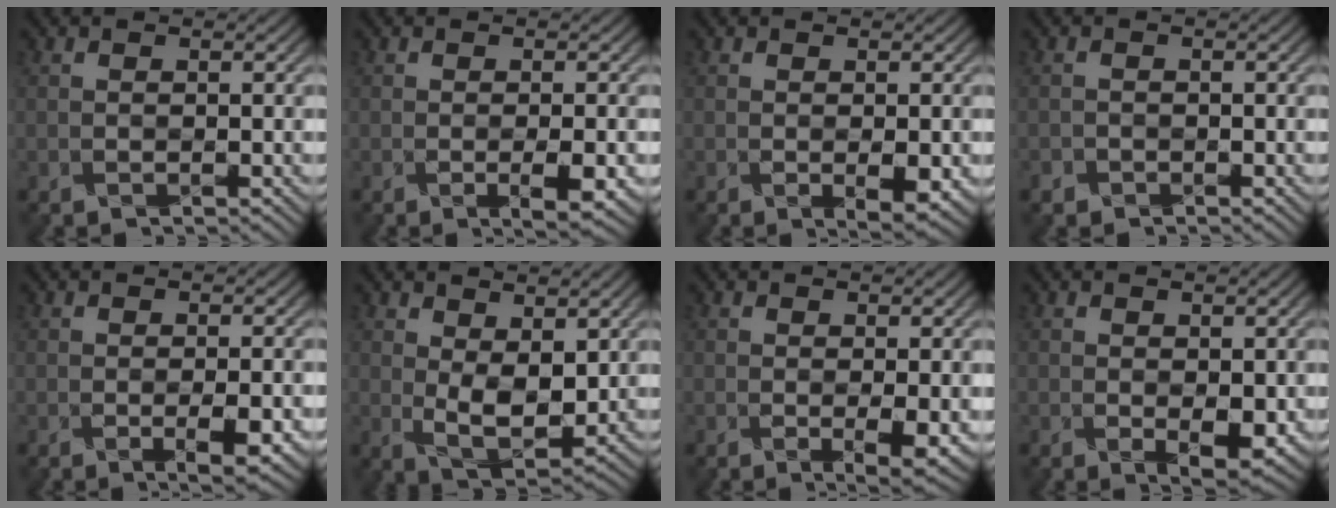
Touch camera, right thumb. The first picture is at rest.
{"total": 3.2, "force": [-0.9, 0.7, 3.0], "torque": [-0.050, -0.007, -0.006]}
{"total": 2.3, "force": [-0.5, 0.6, 2.2], "torque": [-0.042, -0.005, 0.001]}
{"total": 1.1, "force": [-1.0, 0.3, -0.5], "torque": [0.004, -0.010, -0.012]}
{"total": 3.9, "force": [-1.2, 1.0, 3.5], "torque": [-0.057, -0.007, -0.008]}
{"total": 5.1, "force": [1.7, 2.7, 4.0], "torque": [-0.087, -0.013, 0.038]}
{"total": 3.2, "force": [-0.5, 0.7, 3.1], "torque": [-0.054, -0.008, 0.001]}
{"total": 2.4, "force": [-0.3, 0.7, 2.2], "torque": [-0.044, -0.011, 0.008]}